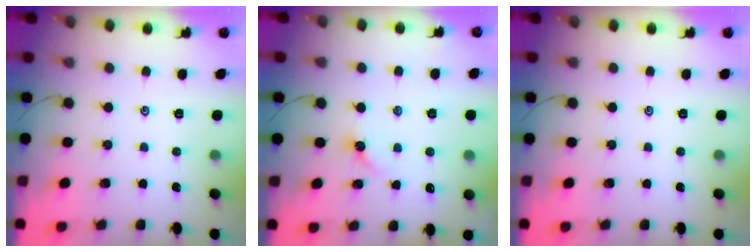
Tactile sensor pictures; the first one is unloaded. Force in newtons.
{"total": 2.6, "press": 2.6, "slide": 0.4}
{"total": 0.0}